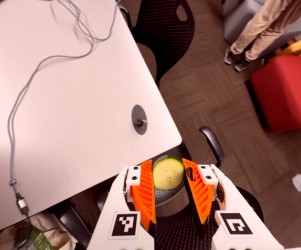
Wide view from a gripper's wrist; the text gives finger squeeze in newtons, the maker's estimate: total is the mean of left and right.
{"total": 9.2, "left": 9.9, "right": 8.5}